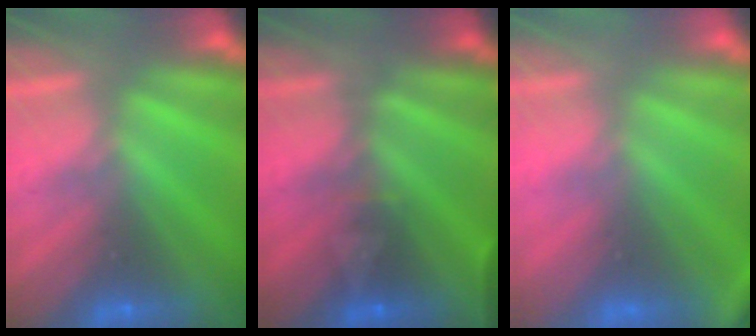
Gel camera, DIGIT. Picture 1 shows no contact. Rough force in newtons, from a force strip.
{"total": 2.9}
{"total": 3.5}